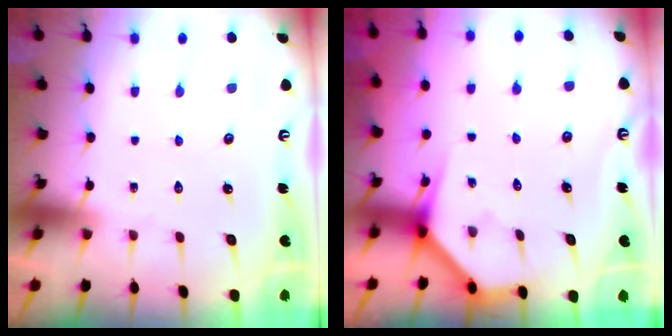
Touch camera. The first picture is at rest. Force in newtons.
{"total": 3.9, "press": 3.9, "slide": 0.2}